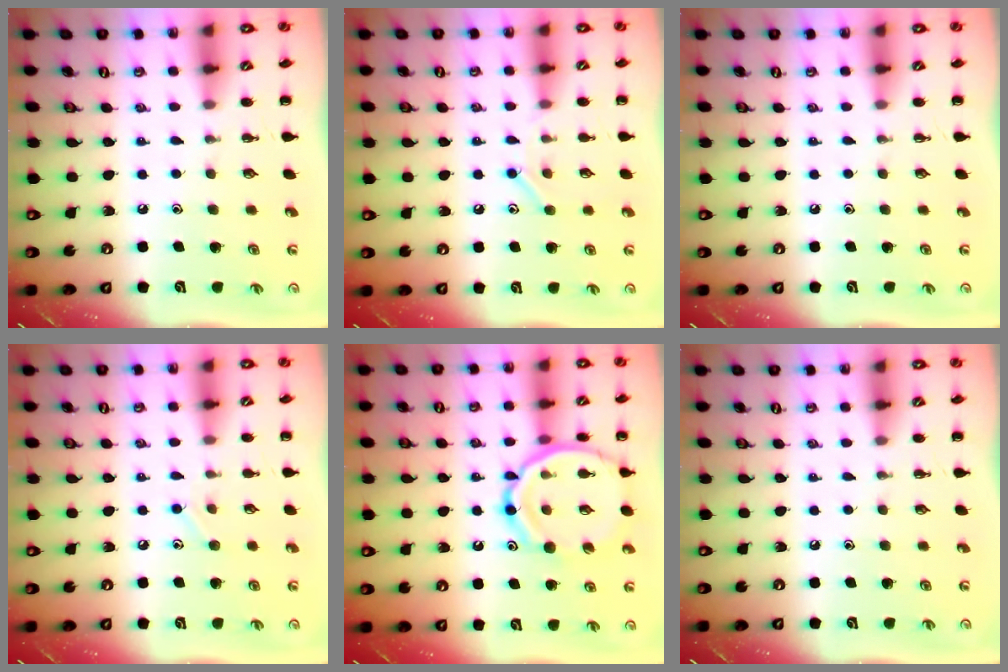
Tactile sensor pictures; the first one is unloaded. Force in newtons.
{"total": 8.0, "press": 7.9, "slide": 0.6}
{"total": 0.0}
{"total": 6.6, "press": 6.4, "slide": 1.8}
{"total": 16.3, "press": 16.1, "slide": 2.5}
{"total": 0.0}